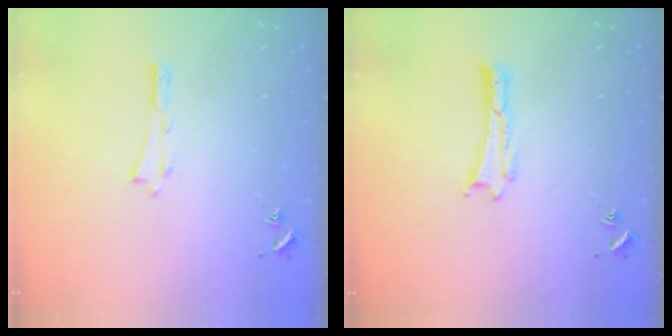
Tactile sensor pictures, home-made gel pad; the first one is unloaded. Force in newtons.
{"total": 0.0}